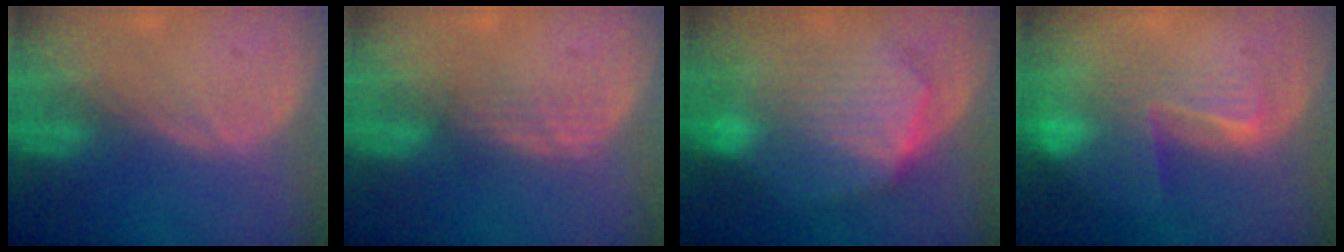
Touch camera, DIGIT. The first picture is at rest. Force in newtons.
{"total": 2.2, "press": 2.2, "slide": 0.4}
{"total": 10.1, "press": 10.0, "slide": 0.9}
{"total": 8.4, "press": 7.2, "slide": 4.3}